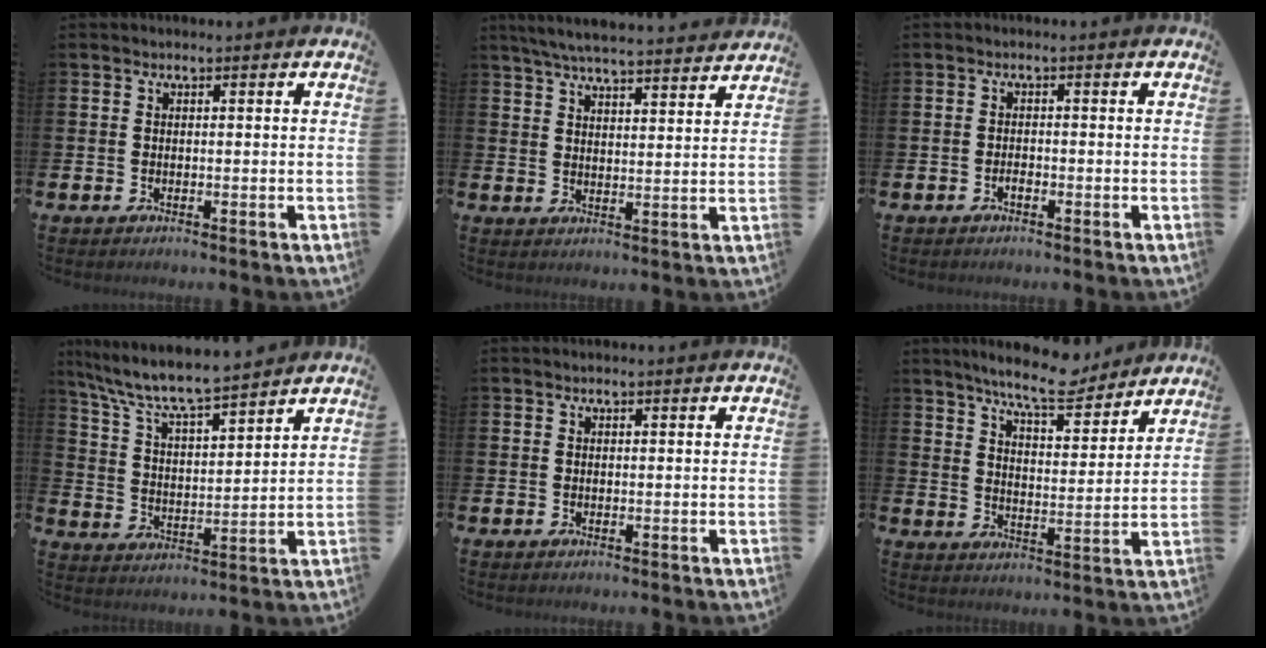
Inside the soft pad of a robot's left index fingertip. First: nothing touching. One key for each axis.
{"total": 6.0, "fx": 5.9, "fy": 0.2, "fz": 1.5, "tx": -0.044, "ty": -0.032, "tz": 0.104}
{"total": 1.0, "fx": -0.6, "fy": 0.4, "fz": 0.6, "tx": -0.020, "ty": 0.001, "tz": -0.010}
{"total": 8.0, "fx": 7.5, "fy": 0.6, "fz": 2.6, "tx": -0.085, "ty": -0.051, "tz": 0.130}
{"total": 0.0}
{"total": 8.7, "fx": 8.1, "fy": 1.2, "fz": 3.1, "tx": -0.074, "ty": -0.043, "tz": 0.143}